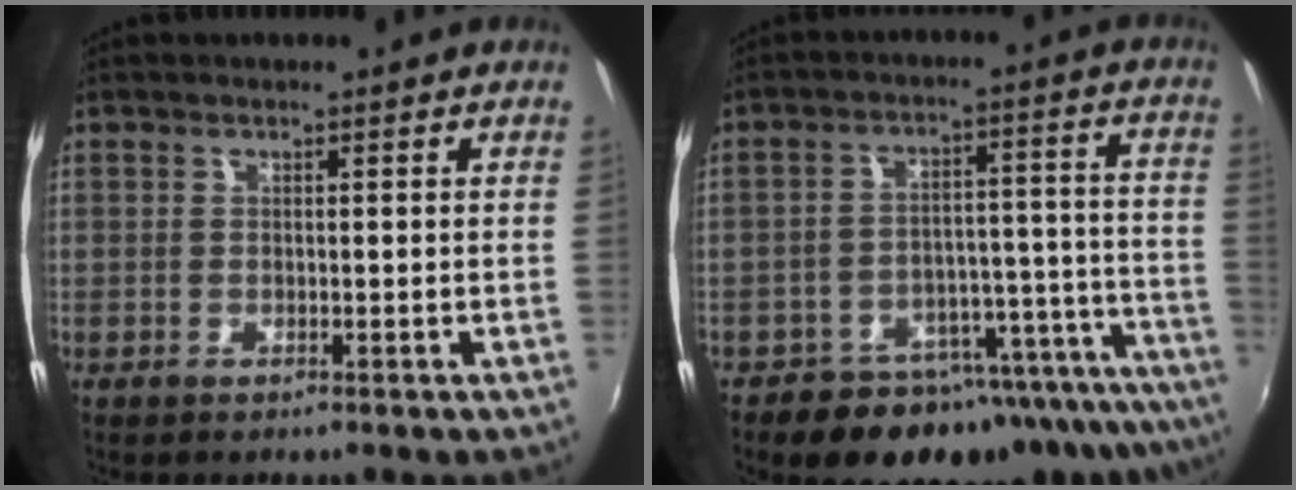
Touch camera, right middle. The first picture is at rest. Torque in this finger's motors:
{"motor_torque": [1.06, -1.08, 0.22, 0.10]}